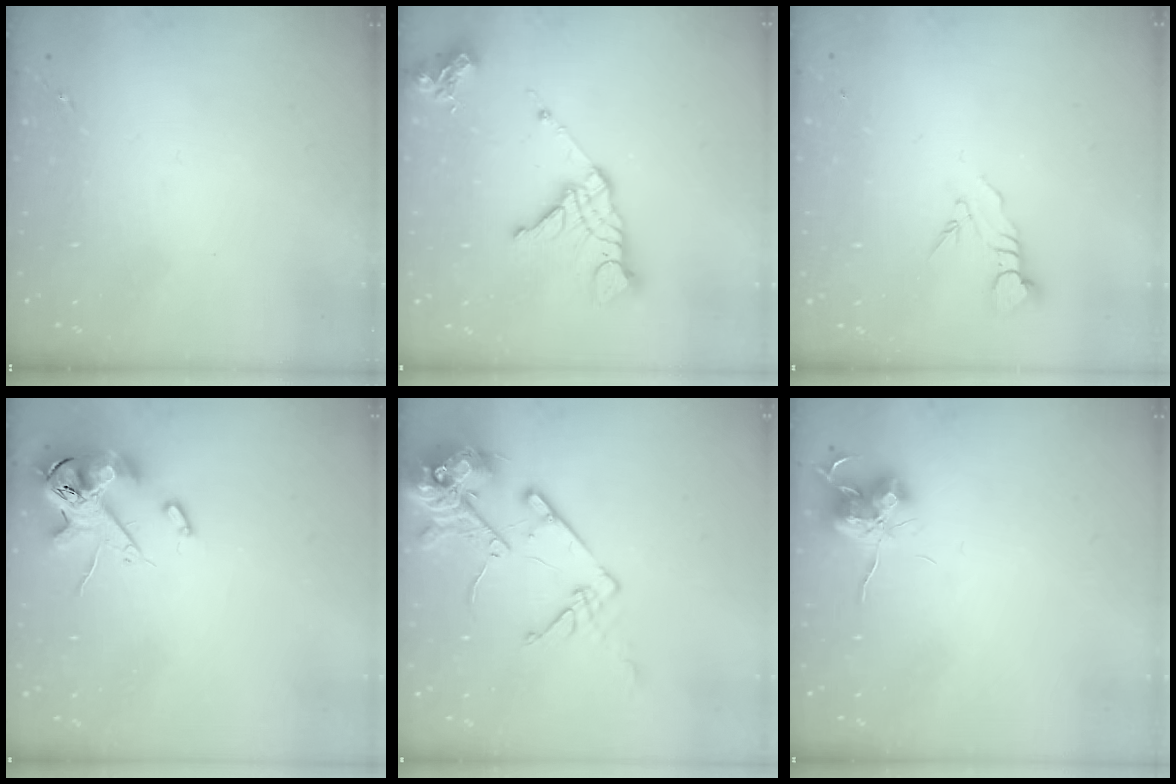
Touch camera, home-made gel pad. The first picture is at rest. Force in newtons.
{"total": 14.9, "press": 14.8, "slide": 1.6}
{"total": 3.8, "press": 3.8, "slide": 0.2}
{"total": 14.5, "press": 14.3, "slide": 2.4}
{"total": 15.8, "press": 15.6, "slide": 2.0}
{"total": 10.9, "press": 10.8, "slide": 0.8}